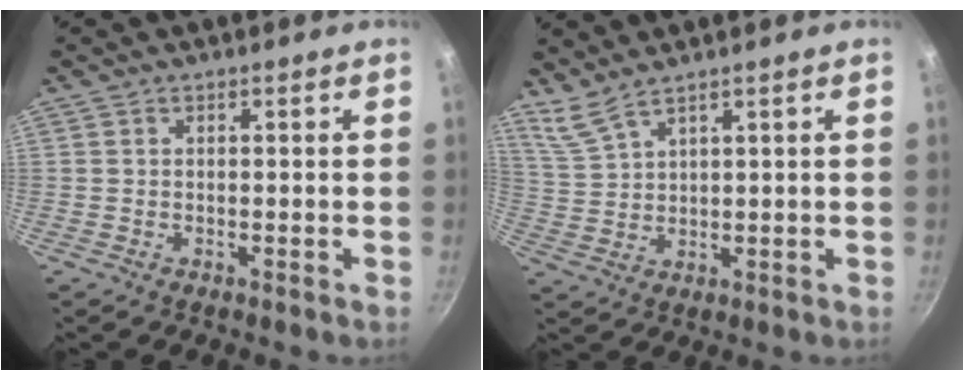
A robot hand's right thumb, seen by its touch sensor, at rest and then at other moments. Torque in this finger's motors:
{"motor_torque": [-0.79, 0.79, -0.25, 0.13, 0.08]}